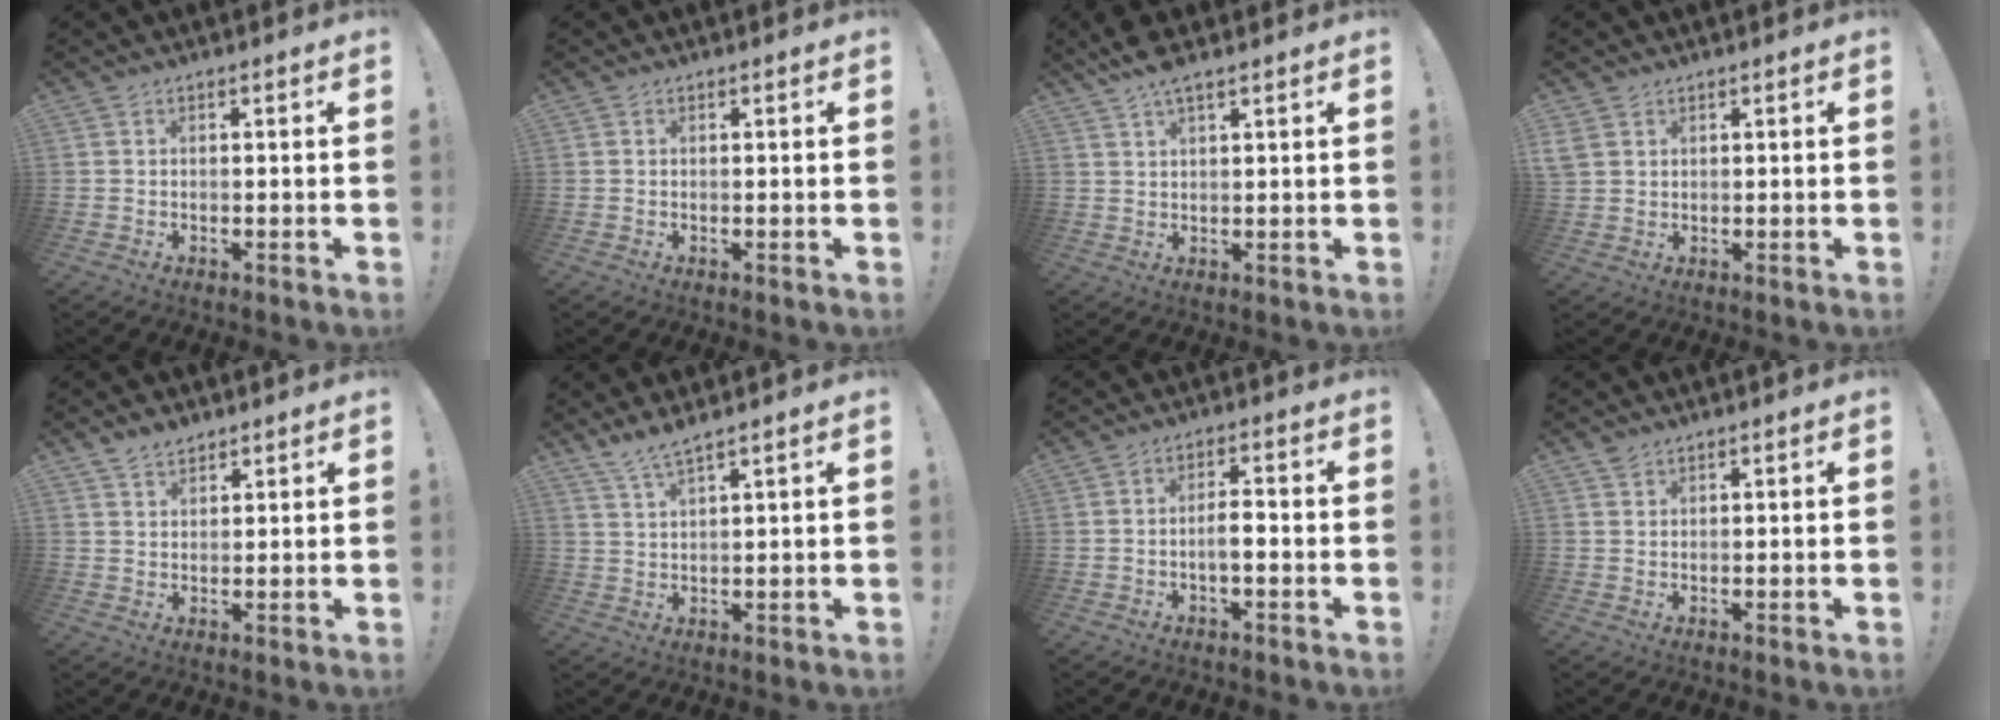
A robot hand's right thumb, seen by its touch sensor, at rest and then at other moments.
{"total": 0.0}
{"total": 5.4, "force": [3.9, 1.5, 3.4], "torque": [-0.068, -0.015, 0.072]}
{"total": 3.4, "force": [1.9, 2.7, 1.1], "torque": [-0.021, -0.002, 0.039]}
{"total": 3.9, "force": [3.2, 2.0, 1.0], "torque": [-0.017, -0.018, 0.060]}
{"total": 4.4, "force": [3.8, 0.0, 2.3], "torque": [-0.057, -0.017, 0.068]}
{"total": 4.8, "force": [-1.5, 1.5, 4.3], "torque": [-0.081, 0.006, -0.029]}
{"total": 1.6, "force": [1.3, 0.8, 0.4], "torque": [-0.005, -0.004, 0.024]}